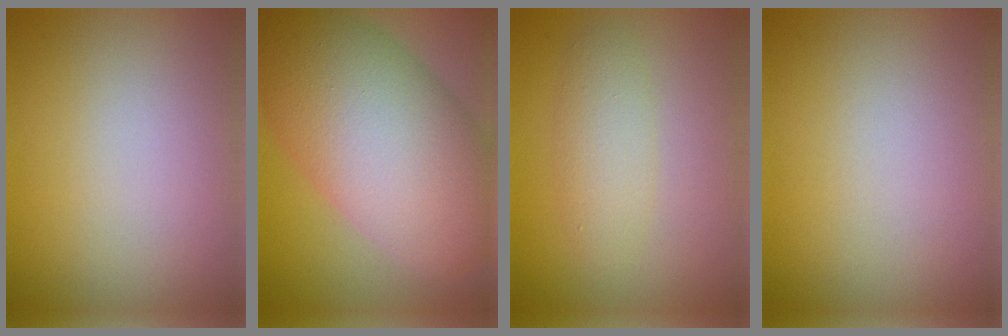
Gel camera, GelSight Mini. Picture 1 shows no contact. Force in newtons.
{"total": 13.4, "press": 13.4, "slide": 0.5}
{"total": 2.4, "press": 2.4, "slide": 0.0}
{"total": 0.0}